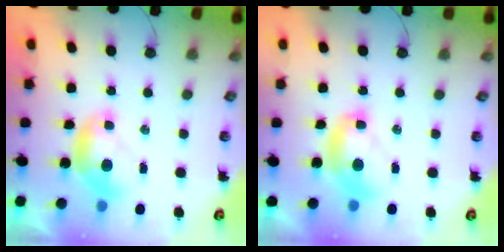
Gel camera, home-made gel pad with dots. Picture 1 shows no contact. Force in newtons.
{"total": 2.4, "press": 2.4, "slide": 0.2}